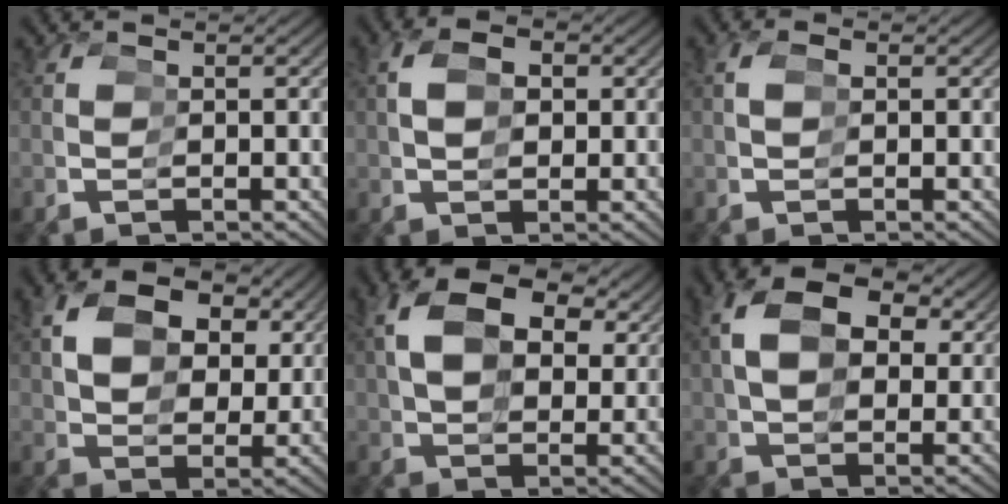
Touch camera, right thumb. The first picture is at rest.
{"total": 1.0, "force": [0.8, 0.5, 0.2], "torque": [-0.005, 0.009, 0.014]}
{"total": 0.8, "force": [-0.2, -0.4, -0.7], "torque": [0.006, 0.002, -0.002]}
{"total": 5.2, "force": [3.5, 2.9, 2.5], "torque": [-0.039, 0.017, 0.054]}
{"total": 5.6, "force": [3.7, 2.9, 3.1], "torque": [-0.050, 0.018, 0.055]}
{"total": 5.7, "force": [3.6, 3.3, 2.9], "torque": [-0.045, 0.022, 0.052]}